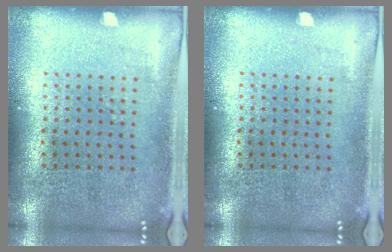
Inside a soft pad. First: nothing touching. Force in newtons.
{"total": 0.0}